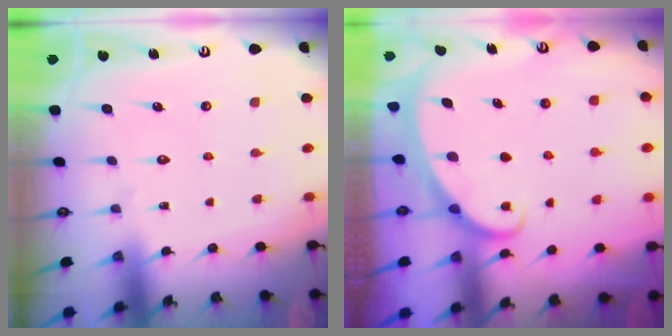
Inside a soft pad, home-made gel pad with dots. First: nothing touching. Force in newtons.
{"total": 2.1, "press": 2.1, "slide": 0.2}